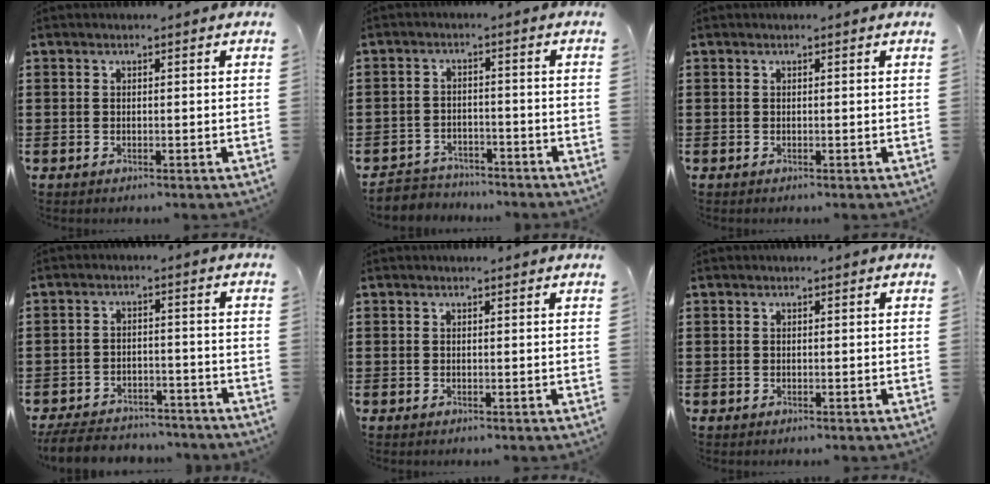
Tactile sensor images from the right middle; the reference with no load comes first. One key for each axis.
{"total": 3.4, "fx": -3.3, "fy": 0.9, "fz": -0.4, "tx": -0.004, "ty": -0.002, "tz": -0.072}
{"total": 0.0}
{"total": 5.2, "fx": -5.0, "fy": 0.9, "fz": 0.8, "tx": -0.024, "ty": 0.006, "tz": -0.103}
{"total": 0.0}
{"total": 0.0}